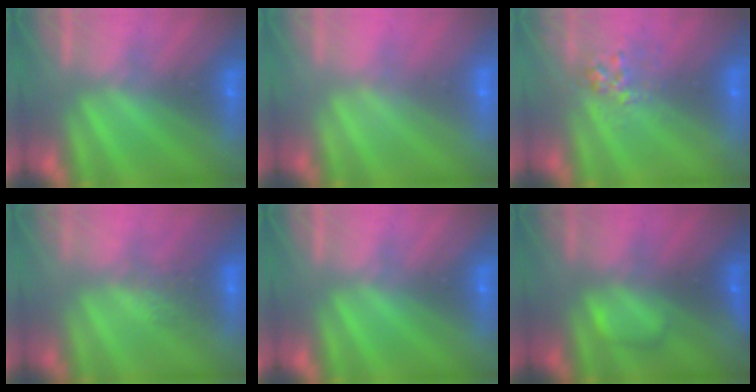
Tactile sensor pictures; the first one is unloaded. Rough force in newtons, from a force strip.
{"total": 1.9}
{"total": 2.9}
{"total": 2.7}
{"total": 0.0}
{"total": 2.3}